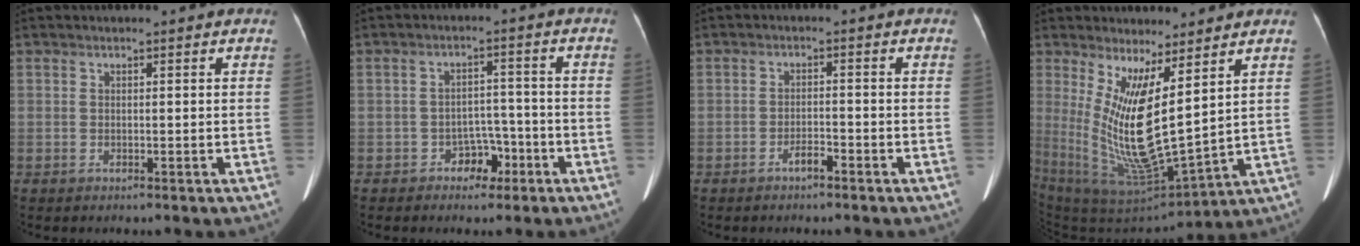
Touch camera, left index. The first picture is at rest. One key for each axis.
{"total": 3.9, "fx": -2.4, "fy": 2.7, "fz": 1.6, "tx": -0.021, "ty": 0.016, "tz": -0.033}
{"total": 1.9, "fx": -1.5, "fy": 0.4, "fz": 1.1, "tx": -0.020, "ty": 0.001, "tz": -0.027}
{"total": 13.0, "fx": 4.2, "fy": 2.1, "fz": 12.1, "tx": -0.248, "ty": -0.031, "tz": 0.093}